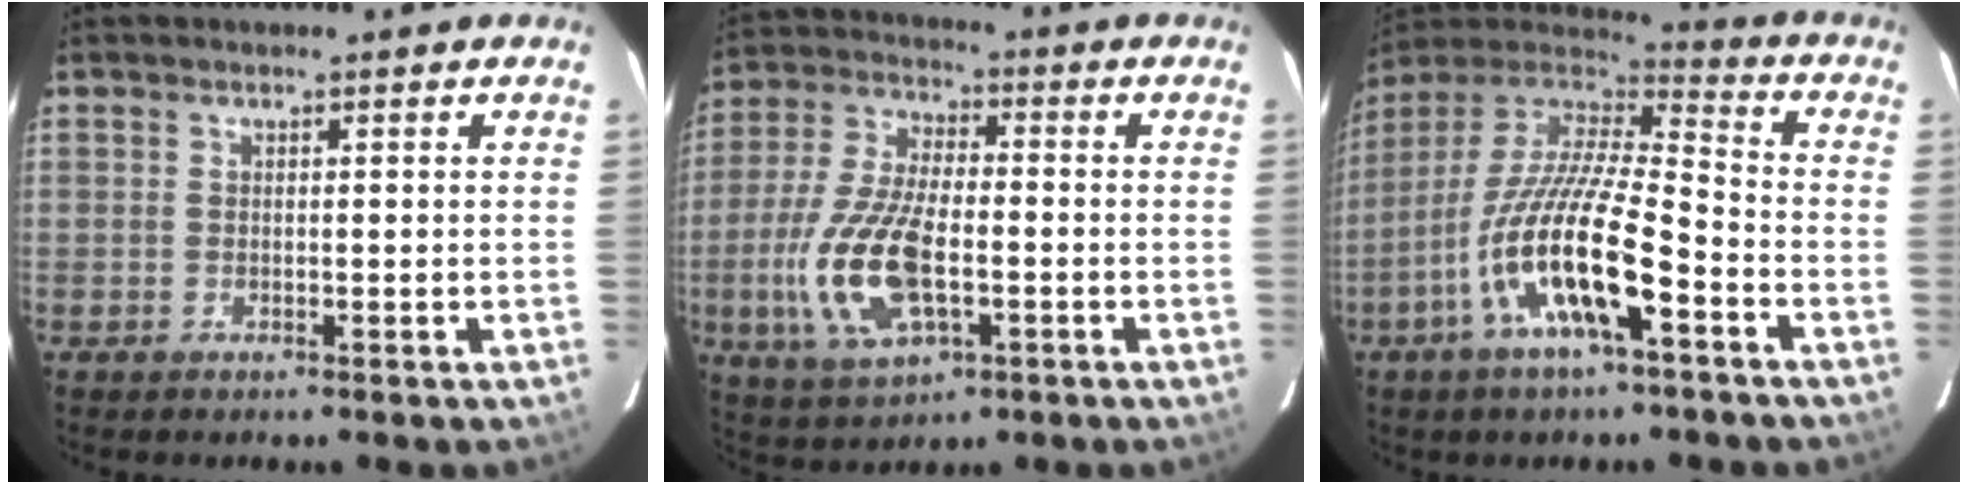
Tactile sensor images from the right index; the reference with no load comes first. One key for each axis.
{"total": 15.8, "fx": -4.0, "fy": 7.0, "fz": 13.6, "tx": -0.295, "ty": -0.007, "tz": -0.072}
{"total": 18.6, "fx": -8.0, "fy": 4.2, "fz": 16.3, "tx": -0.304, "ty": -0.027, "tz": -0.159}